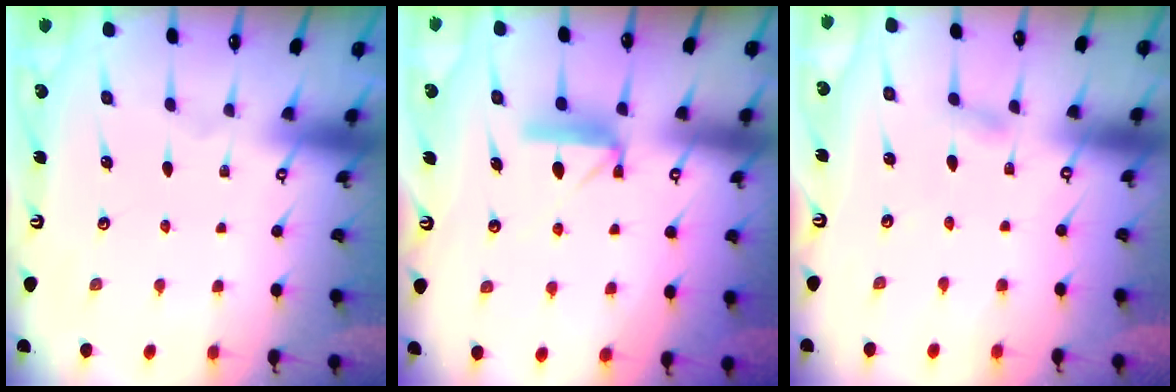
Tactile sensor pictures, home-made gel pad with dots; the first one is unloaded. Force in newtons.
{"total": 9.1, "press": 9.1, "slide": 0.3}
{"total": 3.5, "press": 3.5, "slide": 0.5}